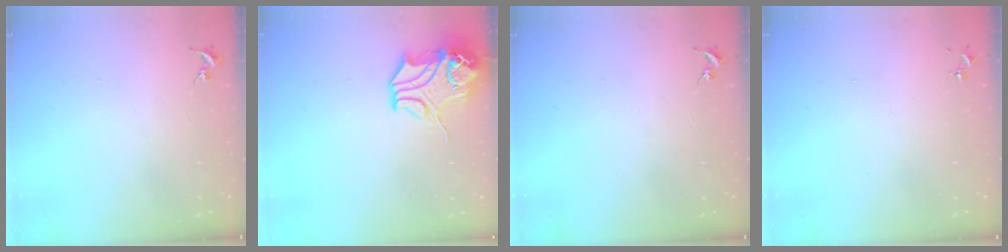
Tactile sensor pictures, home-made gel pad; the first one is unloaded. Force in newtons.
{"total": 13.8, "press": 13.7, "slide": 2.0}
{"total": 0.0}
{"total": 0.0}